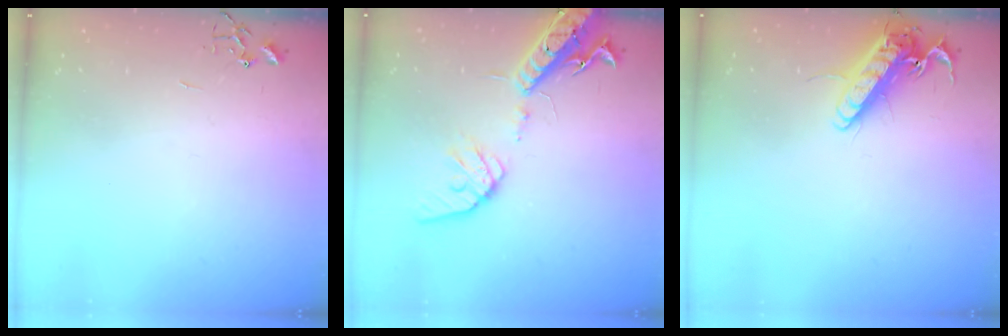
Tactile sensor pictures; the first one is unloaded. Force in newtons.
{"total": 17.5, "press": 17.1, "slide": 3.5}
{"total": 13.4, "press": 13.2, "slide": 2.5}